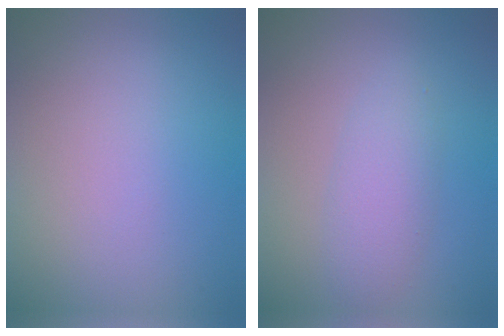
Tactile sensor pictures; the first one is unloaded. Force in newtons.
{"total": 2.6, "press": 2.6, "slide": 0.2}